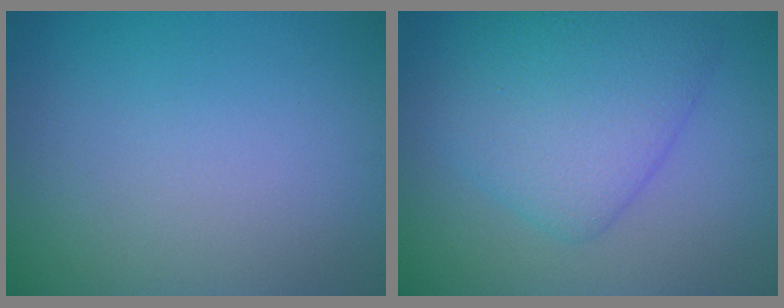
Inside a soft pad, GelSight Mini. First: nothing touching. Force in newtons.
{"total": 5.7, "press": 5.7, "slide": 0.1}